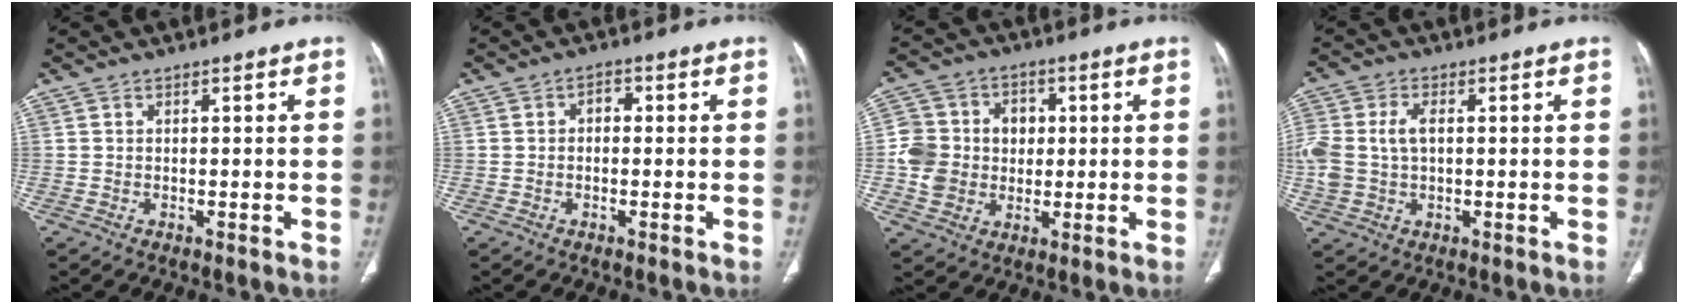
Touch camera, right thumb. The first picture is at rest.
{"total": 2.1, "force": [-0.1, 1.5, 1.5], "torque": [-0.013, 0.008, -0.008]}
{"total": 11.4, "force": [-0.1, 10.2, 5.0], "torque": [-0.069, 0.020, -0.003]}
{"total": 9.8, "force": [0.5, 6.4, 7.4], "torque": [-0.191, 0.015, 0.016]}